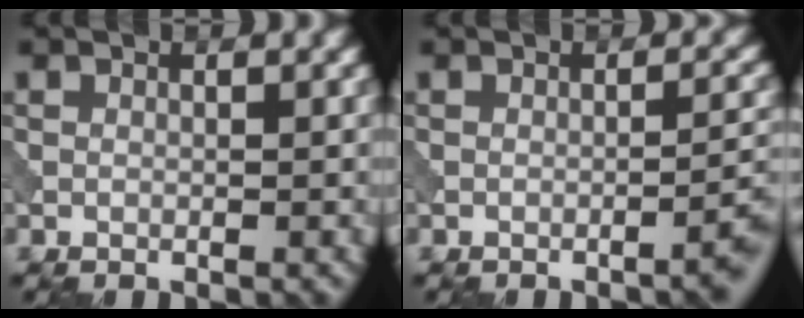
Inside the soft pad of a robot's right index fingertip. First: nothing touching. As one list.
[{"total": 2.8, "force": [-1.5, 0.6, 2.3], "torque": [-0.020, 0.013, -0.028]}]